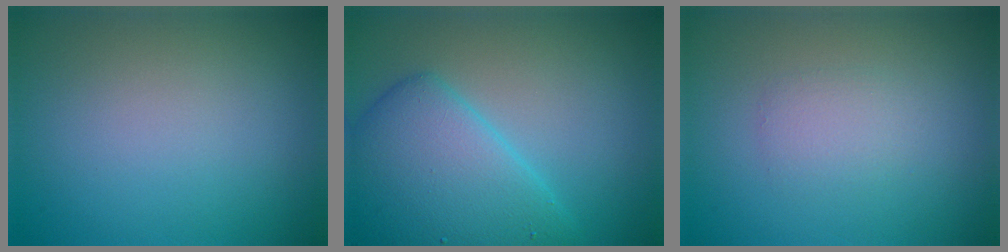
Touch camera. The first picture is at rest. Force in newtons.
{"total": 7.2, "press": 7.2, "slide": 0.2}
{"total": 1.6, "press": 1.6, "slide": 0.0}